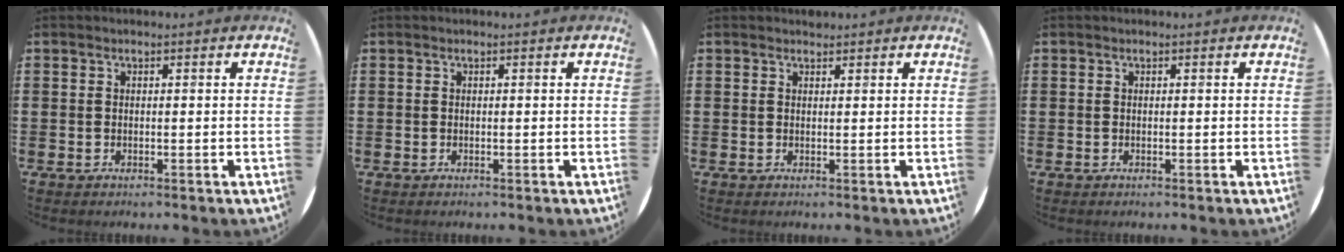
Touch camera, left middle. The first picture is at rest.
{"total": 0.0}
{"total": 0.6, "force": [0.6, 0.1, -0.1], "torque": [0.009, -0.001, 0.010]}
{"total": 0.0}